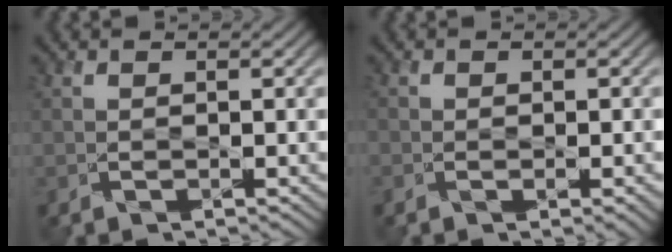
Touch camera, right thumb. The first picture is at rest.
{"total": 1.4, "force": [-0.5, 0.8, 1.1], "torque": [-0.020, -0.006, -0.005]}